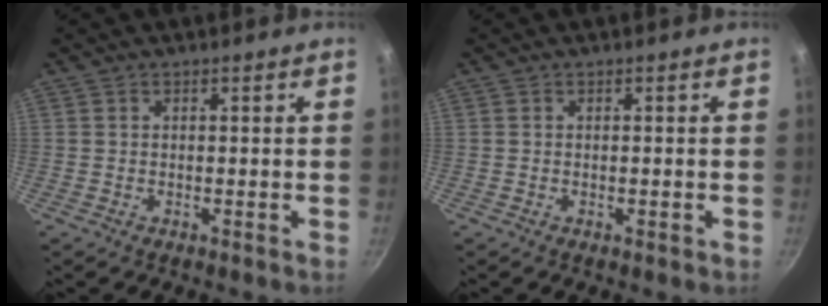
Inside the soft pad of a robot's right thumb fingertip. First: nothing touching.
{"total": 0.8, "force": [-0.3, 0.3, 0.7], "torque": [-0.010, 0.002, -0.004]}